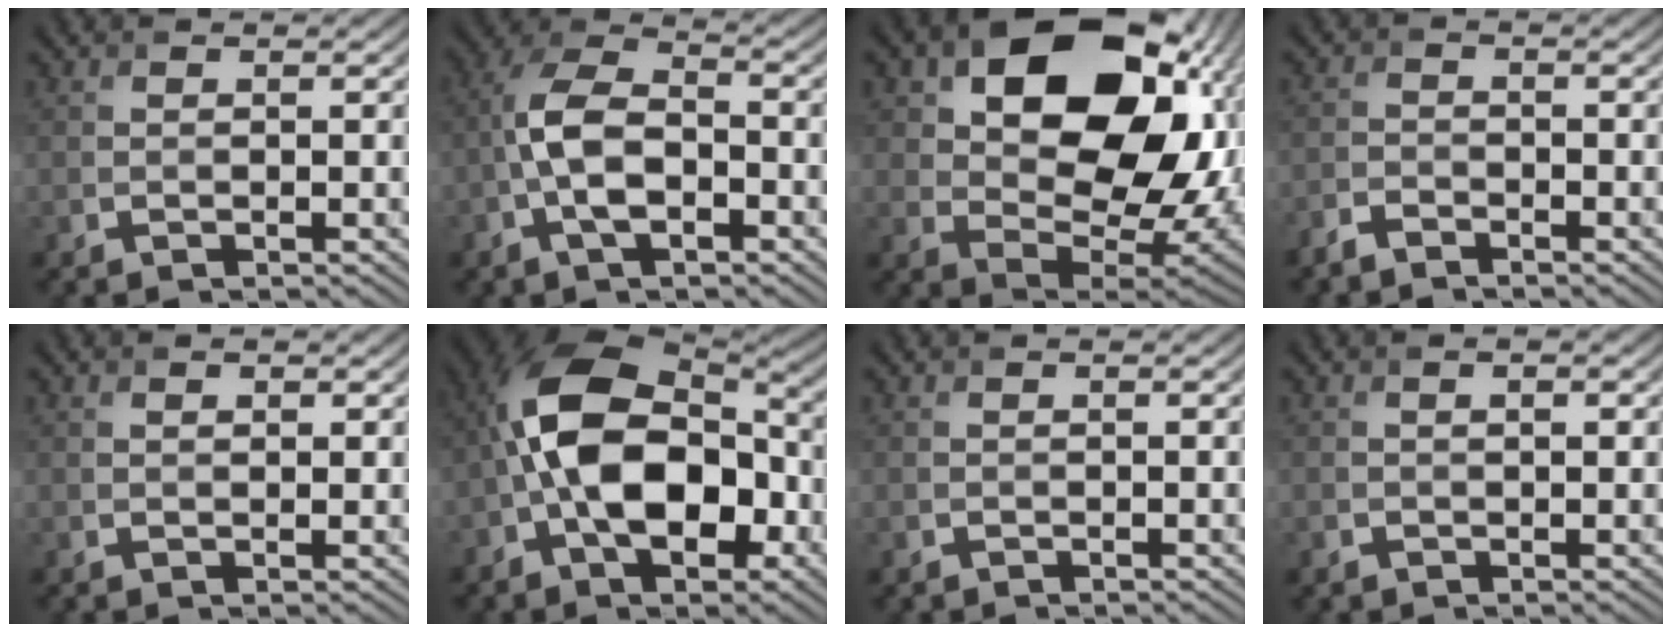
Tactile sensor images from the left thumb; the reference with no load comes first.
{"total": 8.1, "force": [-2.2, 4.0, 6.7], "torque": [-0.138, 0.014, -0.053]}
{"total": 19.6, "force": [6.1, 12.5, 13.8], "torque": [-0.221, 0.003, 0.104]}
{"total": 2.4, "force": [-2.1, 0.7, 0.9], "torque": [-0.021, -0.004, -0.052]}
{"total": 1.5, "force": [0.7, 0.7, 1.1], "torque": [-0.018, -0.005, 0.016]}
{"total": 14.8, "force": [-2.0, 9.1, 11.5], "torque": [-0.202, 0.011, -0.052]}
{"total": 0.0}
{"total": 1.1, "force": [0.1, 0.7, 0.8], "torque": [-0.011, -0.001, 0.006]}